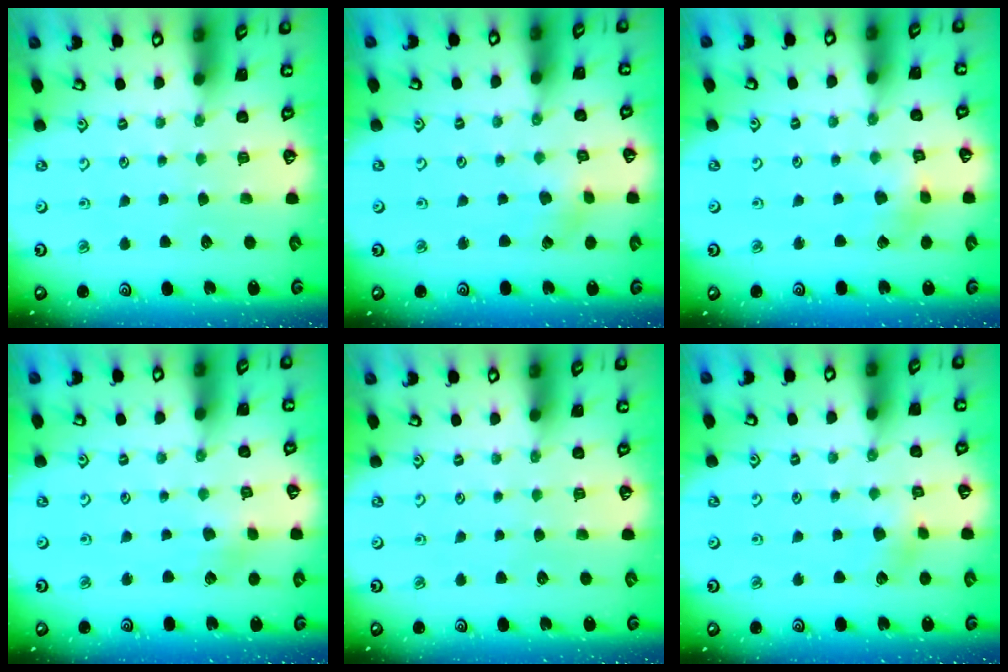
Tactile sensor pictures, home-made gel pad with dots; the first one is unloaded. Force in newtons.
{"total": 1.3, "press": 1.3, "slide": 0.1}
{"total": 2.7, "press": 2.7, "slide": 0.3}
{"total": 2.5, "press": 2.4, "slide": 0.3}
{"total": 0.0}
{"total": 3.4, "press": 3.4, "slide": 0.4}